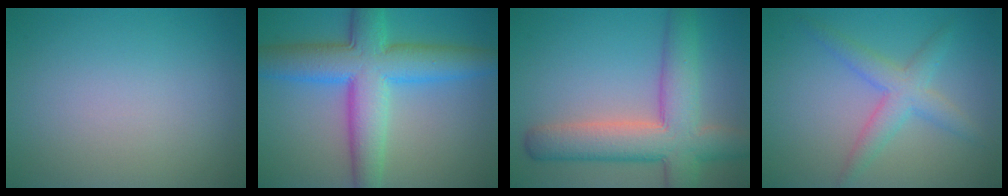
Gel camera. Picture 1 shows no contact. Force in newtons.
{"total": 9.2, "press": 9.2, "slide": 0.1}
{"total": 8.4, "press": 8.4, "slide": 0.6}
{"total": 3.5, "press": 3.5, "slide": 0.1}